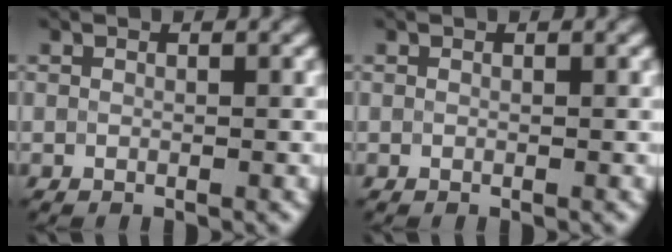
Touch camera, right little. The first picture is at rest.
{"total": 0.0}